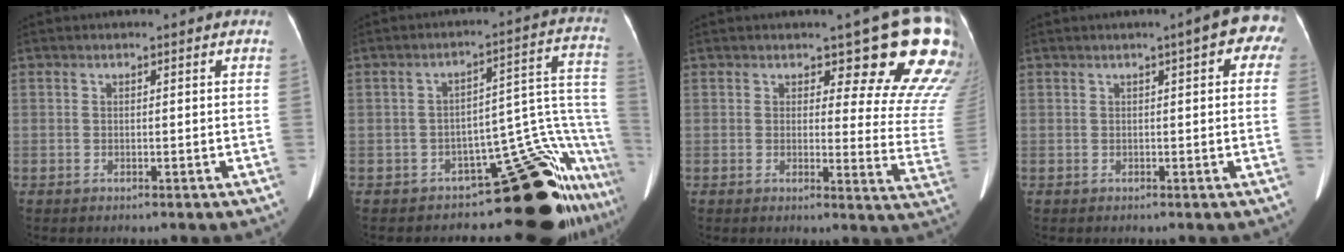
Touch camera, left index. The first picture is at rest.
{"total": 15.4, "force": [-11.2, 2.4, 10.4], "torque": [-0.047, 0.066, -0.142]}
{"total": 14.1, "force": [10.8, 3.8, 8.2], "torque": [-0.062, -0.062, 0.095]}
{"total": 6.5, "force": [3.0, 1.5, 5.5], "torque": [-0.057, 0.020, 0.025]}